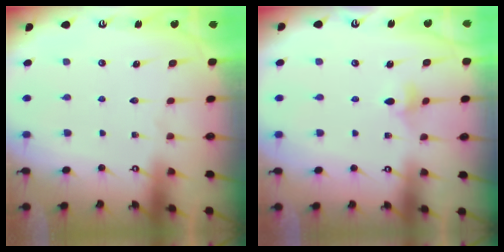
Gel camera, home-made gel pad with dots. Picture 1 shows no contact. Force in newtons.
{"total": 3.7, "press": 3.7, "slide": 0.7}